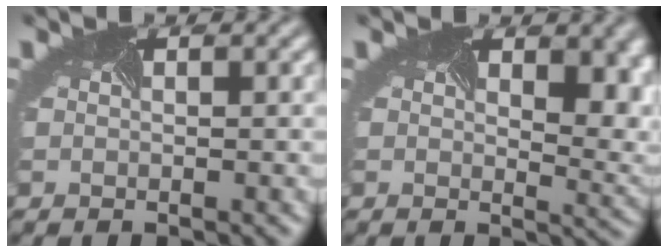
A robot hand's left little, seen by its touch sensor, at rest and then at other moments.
{"total": 8.6, "force": [3.8, 4.5, 6.2], "torque": [-0.071, 0.000, 0.065]}